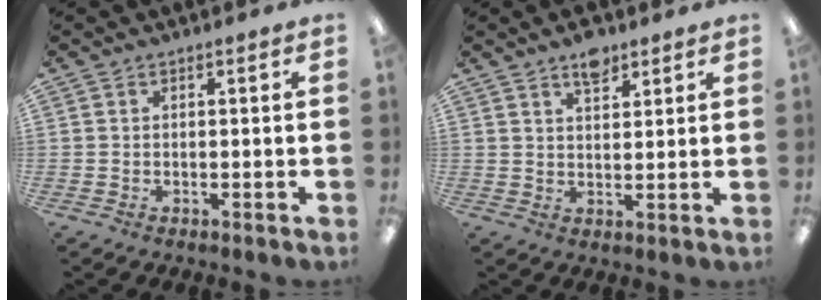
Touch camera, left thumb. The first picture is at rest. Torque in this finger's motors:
{"motor_torque": [-0.20, 0.22, -0.01, 0.03, 0.03]}